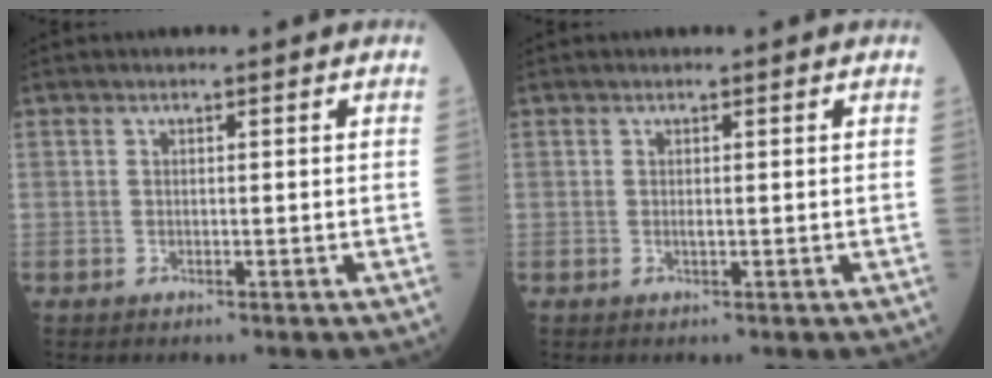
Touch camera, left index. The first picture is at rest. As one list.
[{"total": 0.5, "force": [0.2, 0.1, 0.5], "torque": [-0.012, 0.001, 0.002]}]